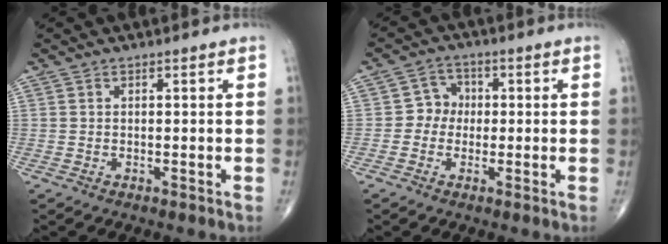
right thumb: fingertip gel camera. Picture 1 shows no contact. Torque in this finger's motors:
{"motor_torque": [0.59, 0.55, 0.42, -0.15, -0.02]}